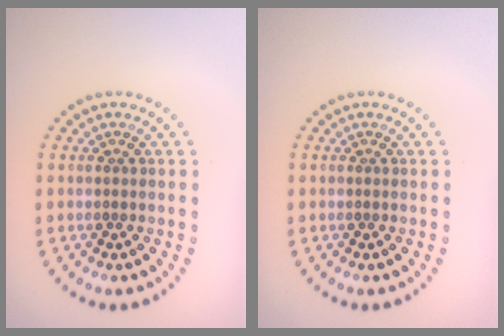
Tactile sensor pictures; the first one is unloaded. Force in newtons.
{"total": 0.0}